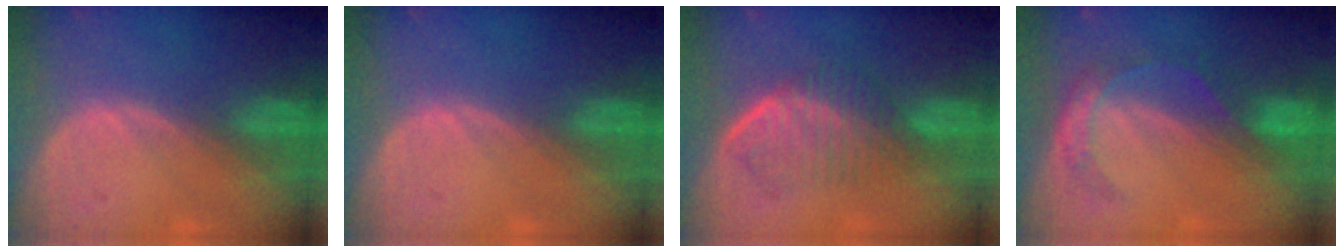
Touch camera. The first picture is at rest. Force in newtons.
{"total": 0.0}
{"total": 7.0, "press": 6.1, "slide": 3.4}
{"total": 5.7, "press": 4.8, "slide": 3.0}